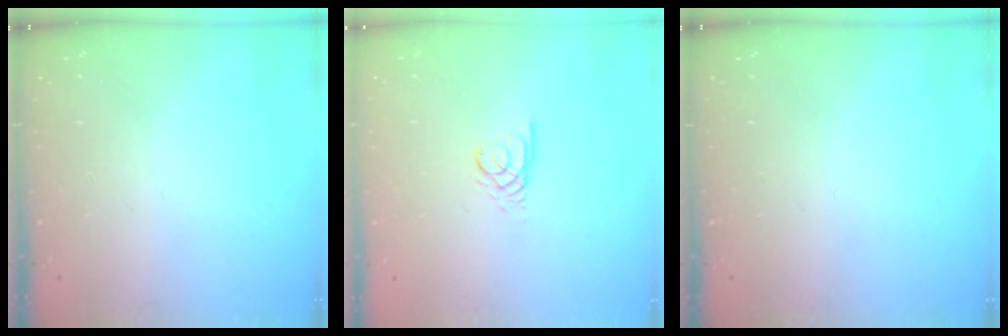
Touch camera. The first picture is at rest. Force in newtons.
{"total": 2.4, "press": 2.4, "slide": 0.4}
{"total": 0.0}